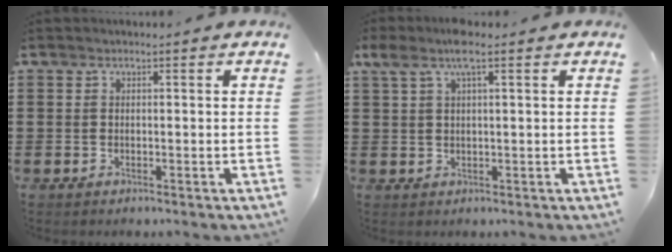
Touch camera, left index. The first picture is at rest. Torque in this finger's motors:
{"motor_torque": [1.14, -0.99, 0.44, 0.17]}